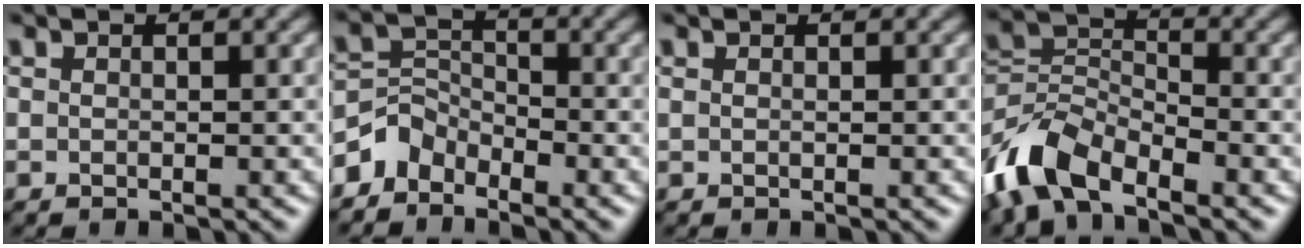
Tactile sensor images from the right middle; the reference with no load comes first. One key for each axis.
{"total": 3.1, "fx": -2.5, "fy": 1.8, "fz": 0.5, "tx": -0.009, "ty": 0.008, "tz": -0.060}
{"total": 0.0}
{"total": 7.2, "fx": -4.7, "fy": 3.5, "fz": 4.1, "tx": -0.083, "ty": 0.002, "tz": -0.108}